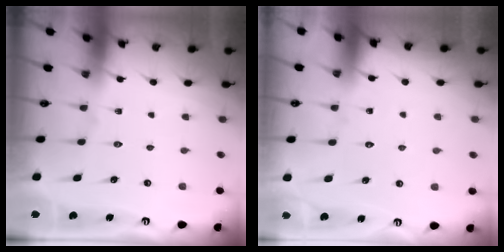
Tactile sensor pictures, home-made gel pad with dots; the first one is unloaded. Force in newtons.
{"total": 6.4, "press": 6.4, "slide": 0.5}